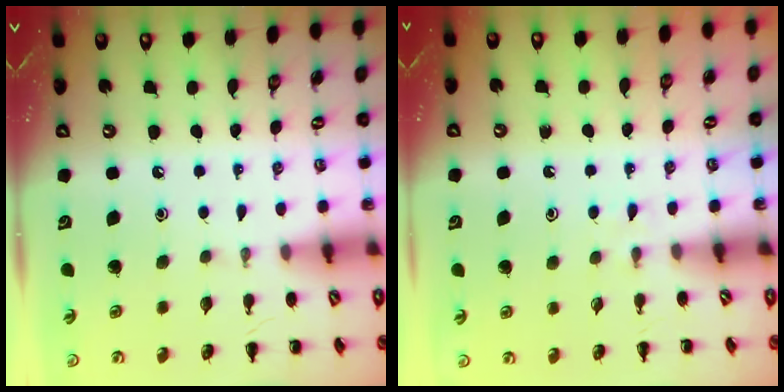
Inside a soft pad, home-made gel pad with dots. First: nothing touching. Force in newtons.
{"total": 2.1, "press": 1.8, "slide": 0.9}